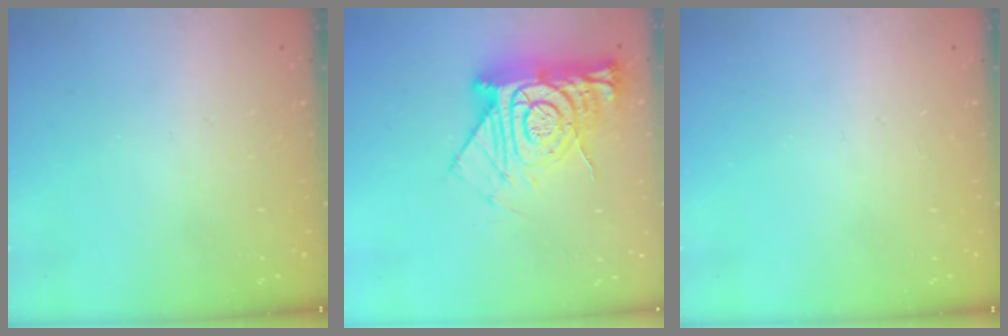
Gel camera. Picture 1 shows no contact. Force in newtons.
{"total": 17.8, "press": 17.7, "slide": 1.6}
{"total": 0.0}